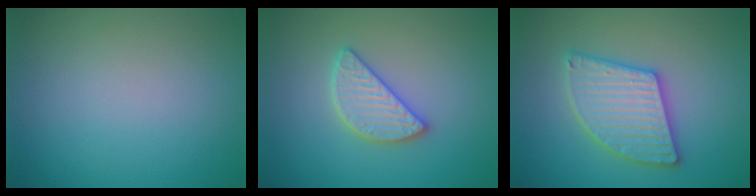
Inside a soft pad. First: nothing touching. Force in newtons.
{"total": 3.0, "press": 3.0, "slide": 0.2}
{"total": 5.5, "press": 5.5, "slide": 0.7}